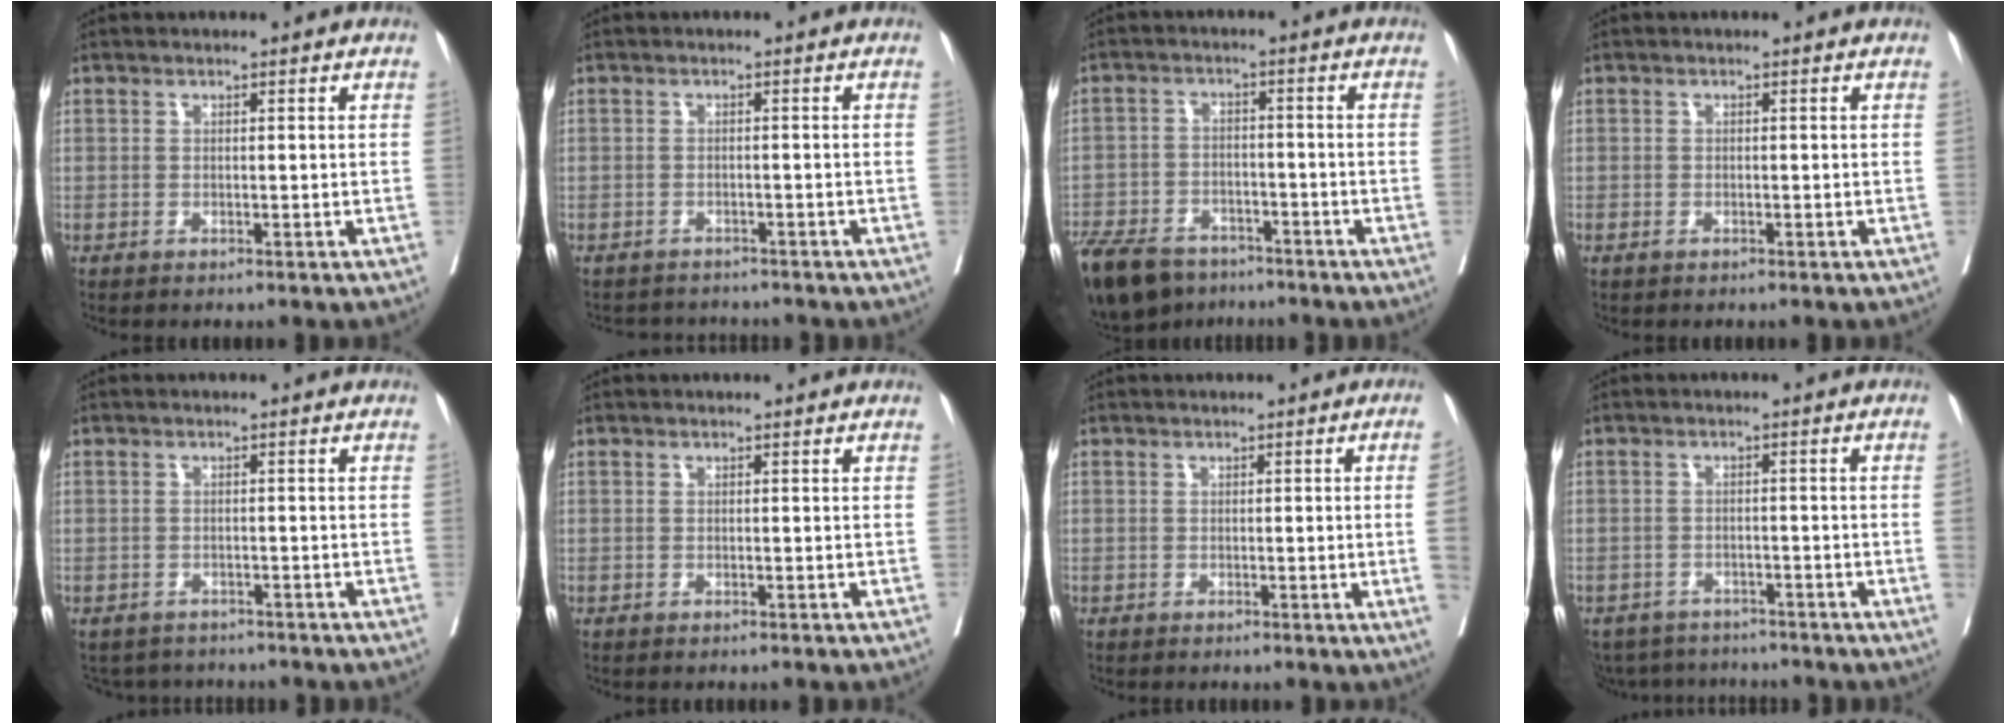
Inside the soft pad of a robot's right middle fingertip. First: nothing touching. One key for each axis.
{"total": 3.9, "fx": -3.8, "fy": 0.9, "fz": -0.2, "tx": 0.010, "ty": -0.005, "tz": -0.059}
{"total": 15.3, "fx": -11.4, "fy": 7.7, "fz": 6.8, "tx": -0.167, "ty": -0.023, "tz": -0.182}
{"total": 0.6, "fx": -0.4, "fy": 0.4, "fz": 0.4, "tx": -0.010, "ty": -0.003, "tz": -0.007}
{"total": 4.7, "fx": -4.4, "fy": 1.7, "fz": -0.2, "tx": 0.012, "ty": -0.002, "tz": -0.064}
{"total": 0.0}
{"total": 4.6, "fx": -0.4, "fy": -1.6, "fz": 4.3, "tx": -0.060, "ty": -0.011, "tz": -0.001}
{"total": 4.2, "fx": -4.2, "fy": 0.0, "fz": 0.1, "tx": 0.003, "ty": 0.018, "tz": -0.065}